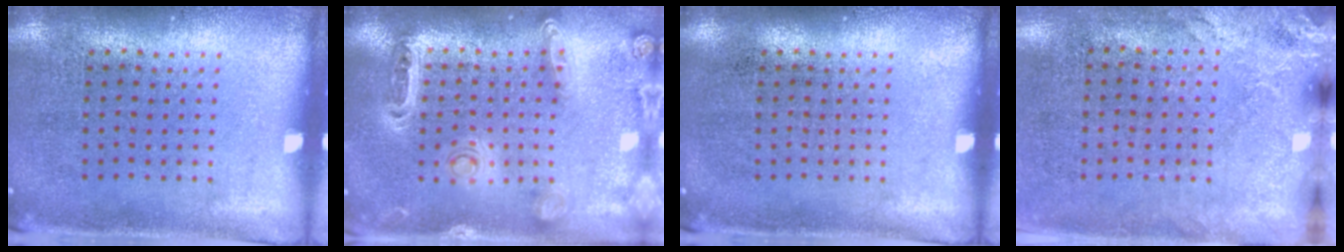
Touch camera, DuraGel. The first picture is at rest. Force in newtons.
{"total": 1.4, "press": 1.3, "slide": 0.3}
{"total": 0.0}
{"total": 2.5, "press": 2.1, "slide": 1.5}